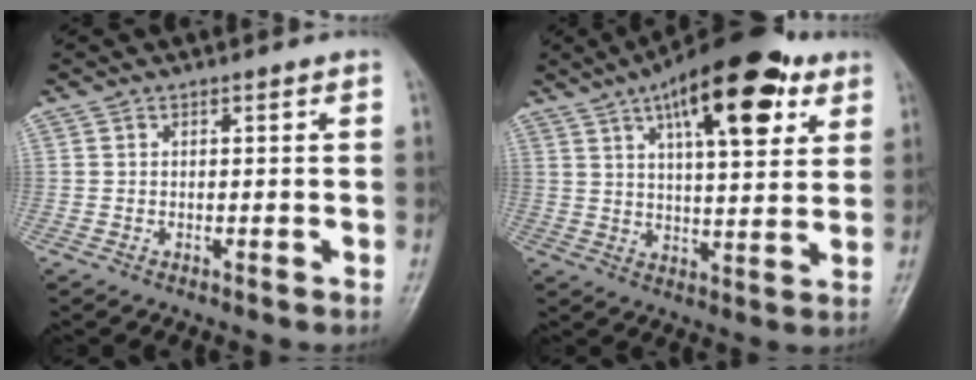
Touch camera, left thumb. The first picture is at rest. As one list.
[{"total": 19.4, "force": [9.7, 7.2, 15.1], "torque": [-0.204, -0.017, 0.146]}]